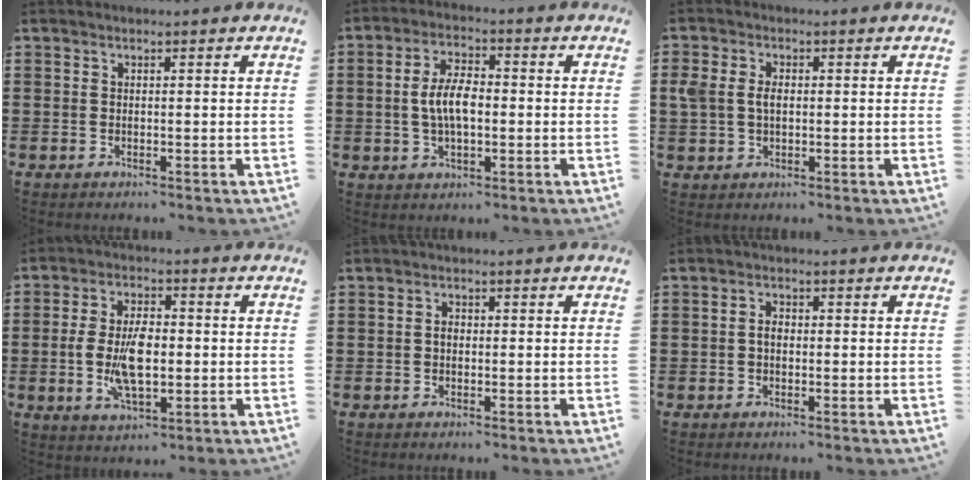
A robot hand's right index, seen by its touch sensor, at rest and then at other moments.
{"total": 6.2, "force": [-0.3, 2.9, 5.5], "torque": [-0.116, 0.003, -0.010]}
{"total": 3.4, "force": [0.3, 2.4, 2.4], "torque": [-0.066, 0.005, -0.001]}
{"total": 8.3, "force": [-0.7, 4.1, 7.3], "torque": [-0.157, -0.004, -0.022]}
{"total": 1.2, "force": [-0.1, 0.7, 1.0], "torque": [-0.020, 0.003, -0.002]}
{"total": 1.7, "force": [-0.2, 1.0, 1.4], "torque": [-0.027, 0.004, -0.005]}